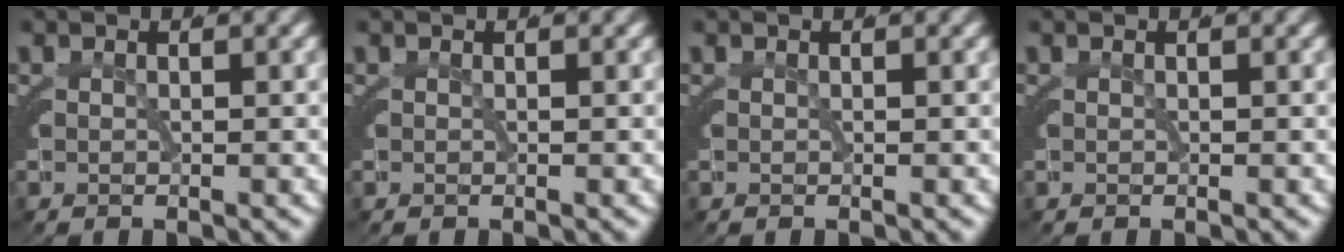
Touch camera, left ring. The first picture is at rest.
{"total": 0.0}
{"total": 0.0}
{"total": 0.0}